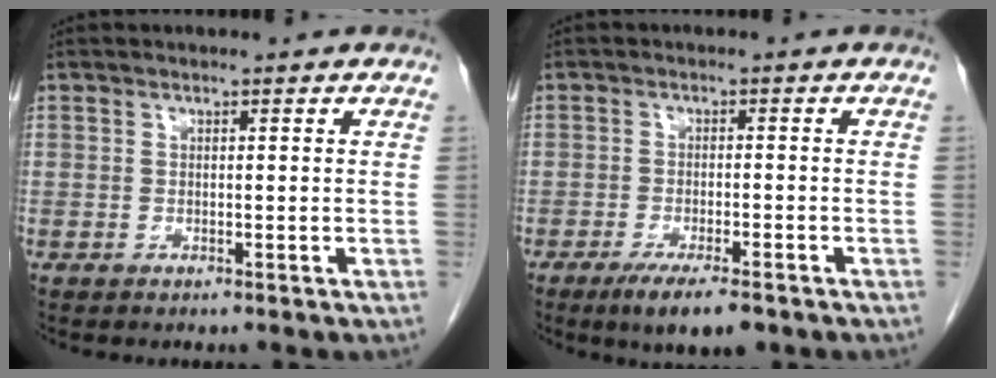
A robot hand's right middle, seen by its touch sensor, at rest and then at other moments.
{"total": 7.0, "force": [-4.7, 1.3, 4.9], "torque": [-0.077, -0.014, -0.072]}